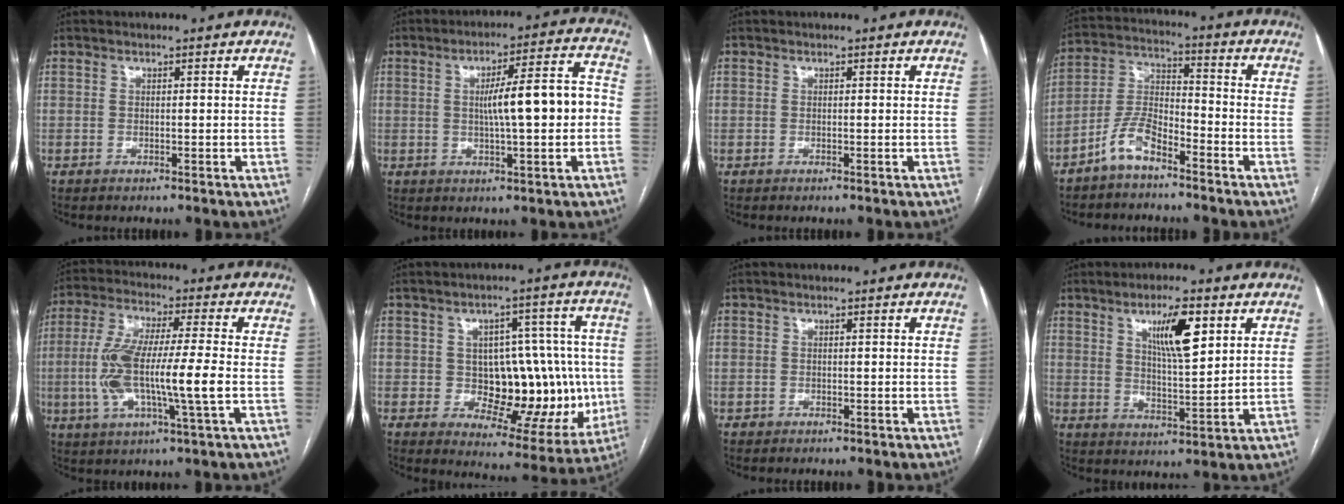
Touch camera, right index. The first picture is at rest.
{"total": 10.4, "force": [-0.4, 1.5, 10.3], "torque": [-0.154, 0.027, -0.004]}
{"total": 0.0}
{"total": 7.3, "force": [-5.1, 2.5, 4.5], "torque": [-0.105, 0.007, -0.105]}
{"total": 13.4, "force": [-1.7, 1.4, 13.2], "torque": [-0.271, 0.005, -0.033]}
{"total": 15.8, "force": [-1.2, 8.0, 13.6], "torque": [-0.162, 0.026, 0.002]}
{"total": 0.6, "force": [-0.1, 0.6, -0.1], "torque": [0.001, 0.007, -0.002]}
{"total": 8.8, "force": [4.0, 1.7, 7.6], "torque": [-0.132, -0.002, 0.070]}